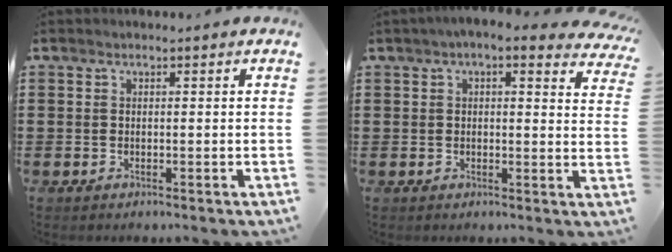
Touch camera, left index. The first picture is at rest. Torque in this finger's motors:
{"motor_torque": [2.14, 0.00, 0.60, 0.01]}